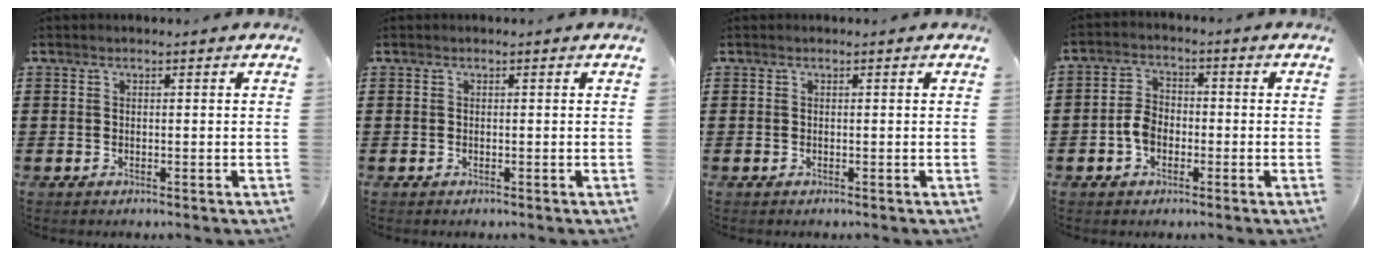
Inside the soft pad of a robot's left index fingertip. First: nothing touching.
{"total": 0.0}
{"total": 0.0}
{"total": 4.5, "force": [-1.5, 3.2, 2.8], "torque": [-0.073, 0.004, -0.036]}